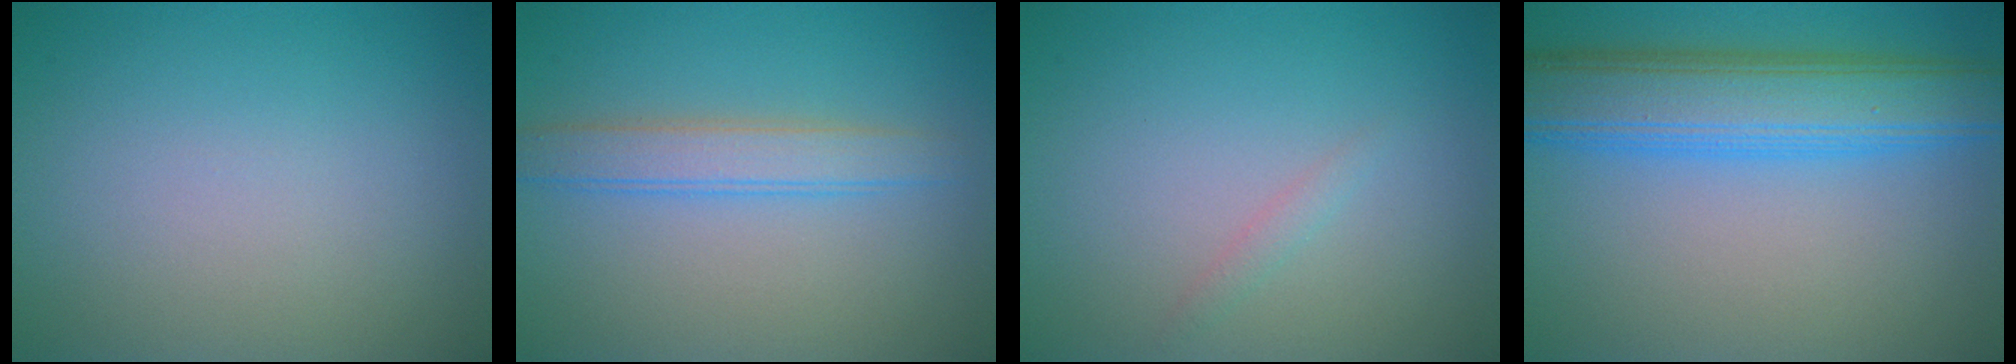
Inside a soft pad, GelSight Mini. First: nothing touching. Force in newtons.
{"total": 2.9, "press": 2.9, "slide": 0.0}
{"total": 0.7, "press": 0.7, "slide": 0.0}
{"total": 8.1, "press": 8.1, "slide": 0.1}